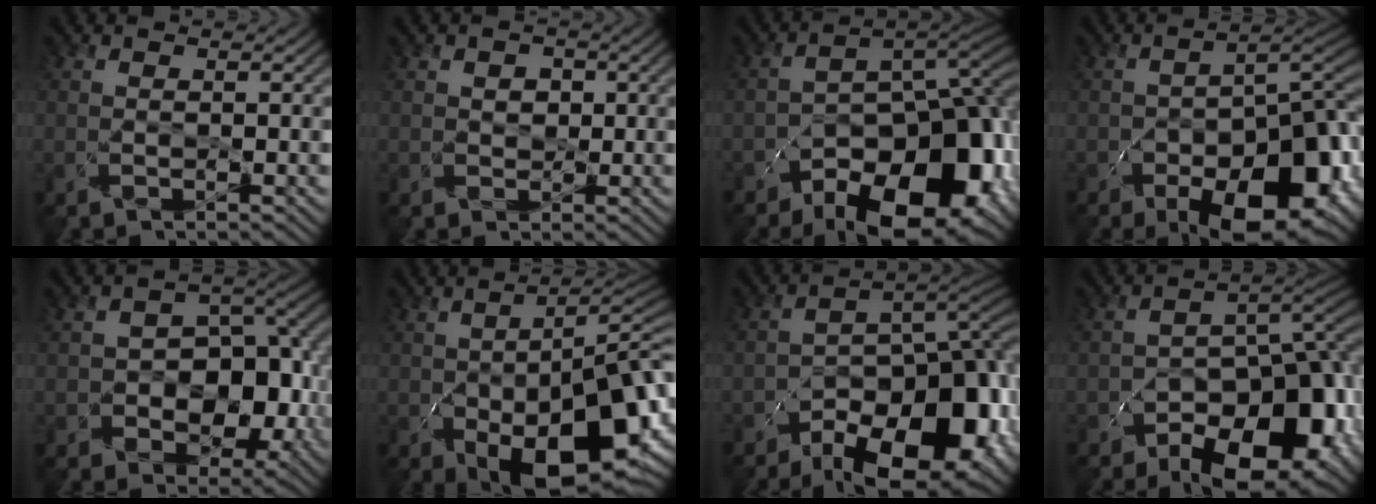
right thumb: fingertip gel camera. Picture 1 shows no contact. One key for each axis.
{"total": 2.1, "fx": 0.5, "fy": 2.0, "fz": 0.4, "tx": 0.009, "ty": -0.001, "tz": 0.011}
{"total": 17.8, "fx": -10.2, "fy": 9.0, "fz": 11.4, "tx": -0.141, "ty": -0.023, "tz": -0.145}
{"total": 17.1, "fx": -9.4, "fy": 8.2, "fz": 11.6, "tx": -0.141, "ty": -0.017, "tz": -0.131}
{"total": 10.3, "fx": -2.8, "fy": 7.2, "fz": 6.8, "tx": -0.075, "ty": -0.011, "tz": -0.030}
{"total": 15.5, "fx": -6.0, "fy": 7.6, "fz": 12.1, "tx": -0.173, "ty": -0.040, "tz": -0.075}
{"total": 17.5, "fx": -10.5, "fy": 8.3, "fz": 11.3, "tx": -0.133, "ty": -0.016, "tz": -0.149}
{"total": 16.2, "fx": -9.8, "fy": 8.5, "fz": 9.6, "tx": -0.119, "ty": -0.020, "tz": -0.133}